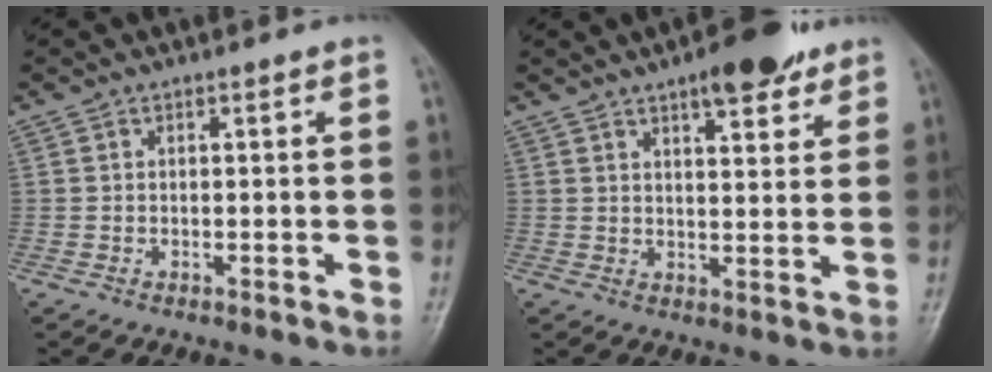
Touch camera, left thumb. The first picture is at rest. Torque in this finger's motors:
{"motor_torque": [-0.37, 0.26, 0.08, -0.01, 0.19]}